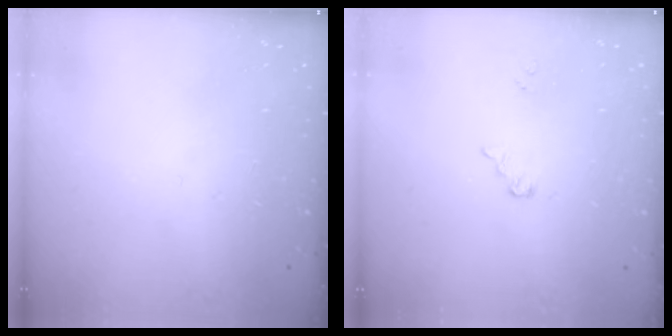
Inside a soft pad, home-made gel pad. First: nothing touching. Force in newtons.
{"total": 4.9, "press": 4.9, "slide": 0.3}